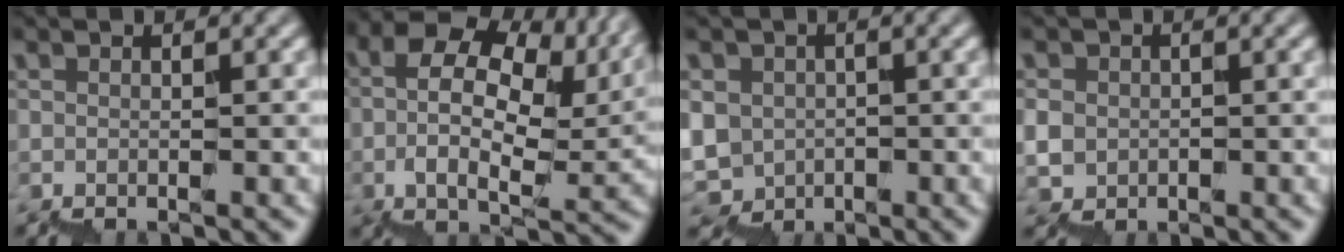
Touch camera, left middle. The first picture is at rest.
{"total": 11.0, "force": [4.2, 6.0, 8.2], "torque": [-0.155, 0.014, 0.078]}
{"total": 2.7, "force": [0.4, 2.6, -0.3], "torque": [-0.004, -0.001, 0.010]}
{"total": 1.2, "force": [0.0, 0.9, -0.7], "torque": [0.009, 0.006, -0.003]}